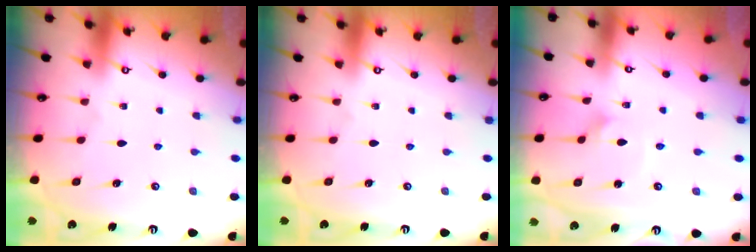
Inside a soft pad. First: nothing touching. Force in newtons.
{"total": 0.0}
{"total": 2.7, "press": 2.7, "slide": 0.2}